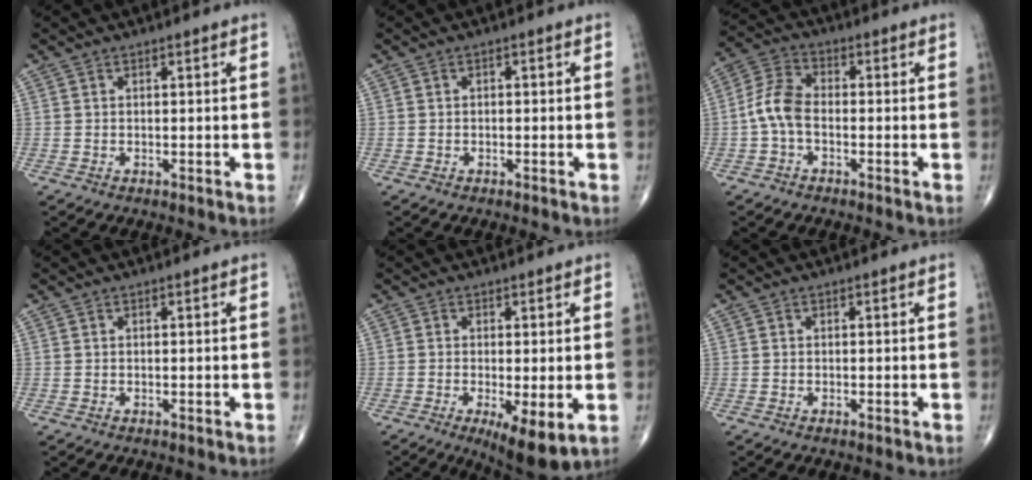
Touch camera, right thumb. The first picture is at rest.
{"total": 0.7, "force": [-0.1, 0.4, 0.5], "torque": [-0.002, 0.002, -0.006]}
{"total": 6.9, "force": [-1.4, 4.0, 5.4], "torque": [-0.112, 0.023, -0.039]}
{"total": 0.0}
{"total": 8.2, "force": [-2.3, 2.4, 7.5], "torque": [-0.118, -0.023, -0.031]}
{"total": 0.0}